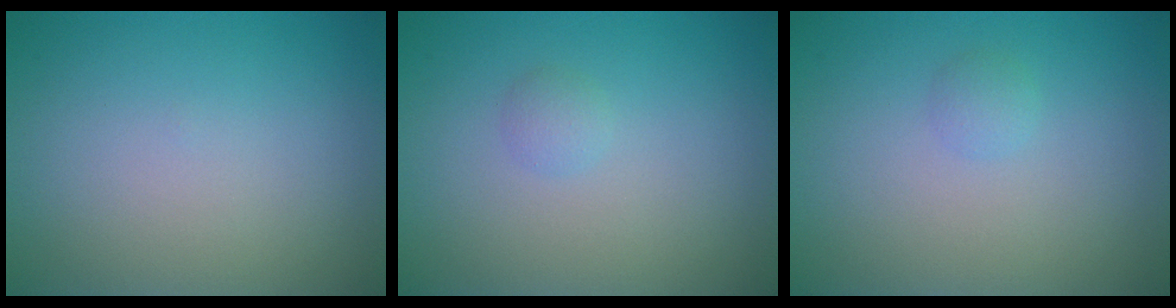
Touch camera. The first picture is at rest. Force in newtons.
{"total": 0.9, "press": 0.9, "slide": 0.0}
{"total": 0.8, "press": 0.8, "slide": 0.1}